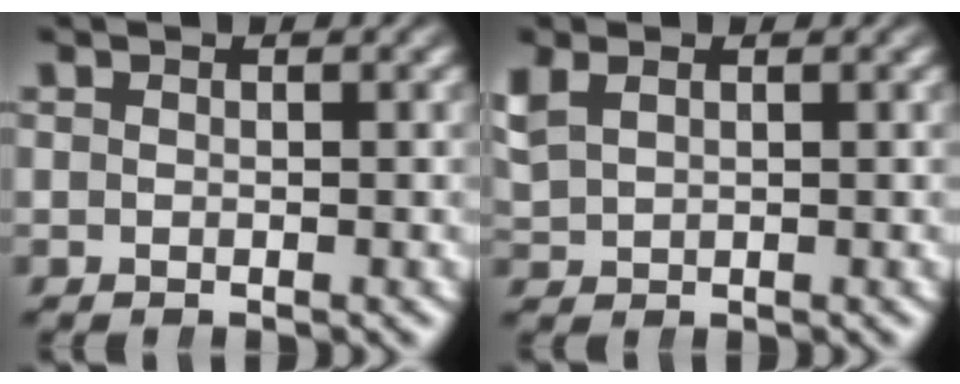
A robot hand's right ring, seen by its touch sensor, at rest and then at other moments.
{"total": 2.3, "force": [0.9, 1.8, 1.2], "torque": [-0.032, 0.004, 0.024]}